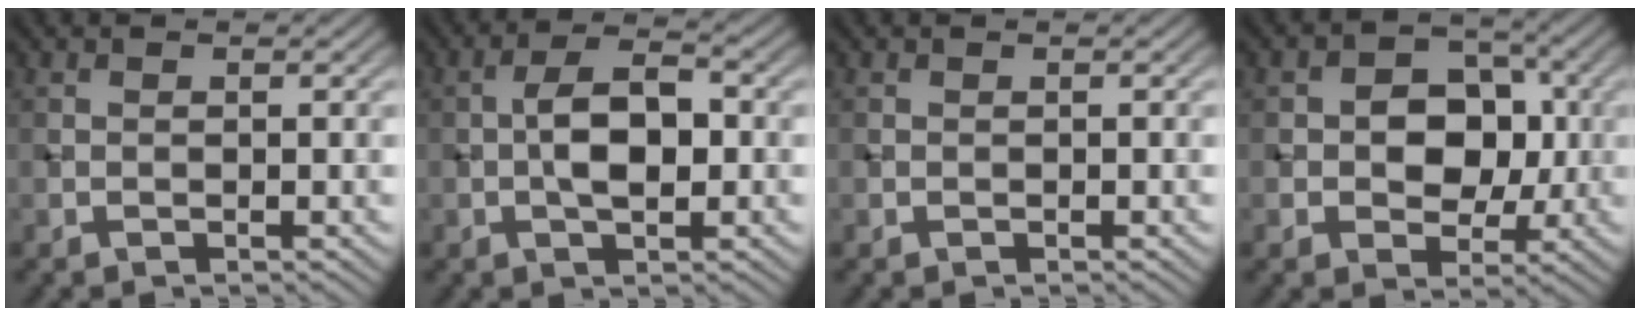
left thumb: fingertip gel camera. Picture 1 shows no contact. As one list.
[{"total": 5.9, "force": [-0.3, 2.8, 5.1], "torque": [-0.093, 0.007, -0.010]}, {"total": 0.0}, {"total": 7.1, "force": [0.1, 5.4, 4.6], "torque": [-0.064, 0.006, -0.008]}]